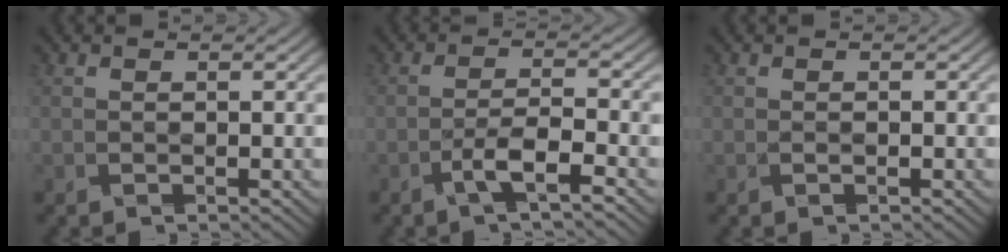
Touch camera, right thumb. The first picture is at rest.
{"total": 3.9, "force": [-2.6, 0.5, 2.8], "torque": [-0.051, 0.008, -0.056]}
{"total": 0.0}